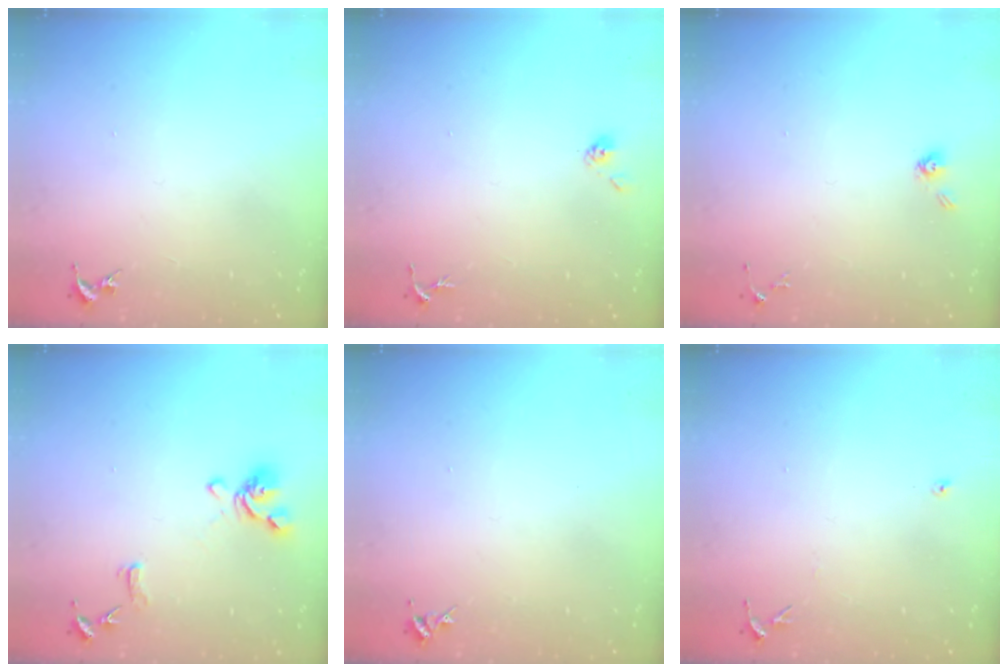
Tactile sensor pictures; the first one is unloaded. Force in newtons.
{"total": 5.1, "press": 5.0, "slide": 0.4}
{"total": 3.7, "press": 3.3, "slide": 1.8}
{"total": 11.6, "press": 11.5, "slide": 1.4}
{"total": 3.7, "press": 3.7, "slide": 0.5}
{"total": 5.7, "press": 5.7, "slide": 0.7}